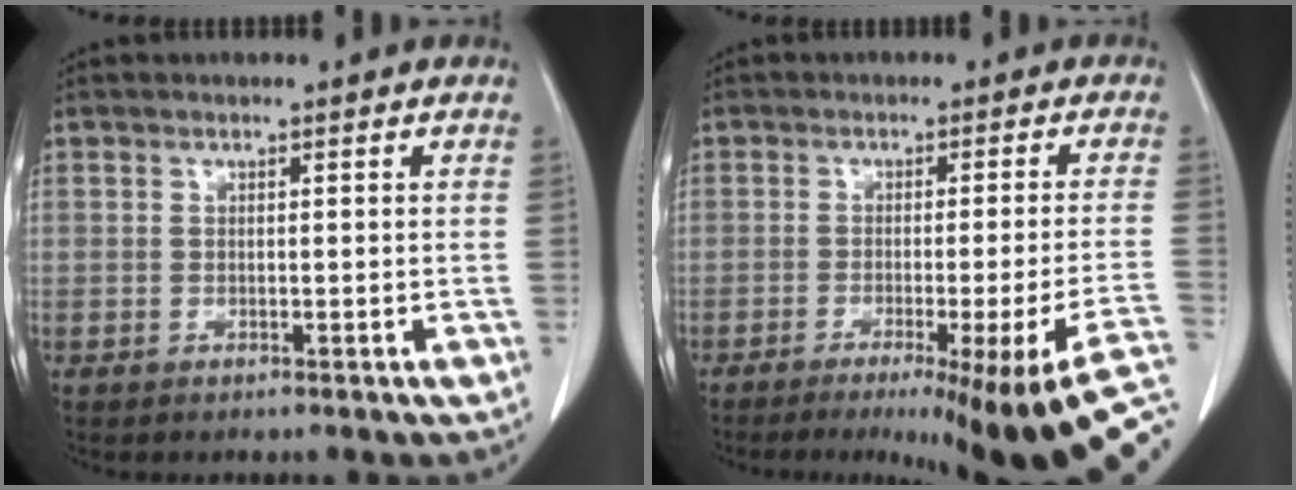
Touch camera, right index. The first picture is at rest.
{"total": 19.2, "force": [-13.4, -1.1, 13.7], "torque": [-0.084, -0.030, -0.173]}